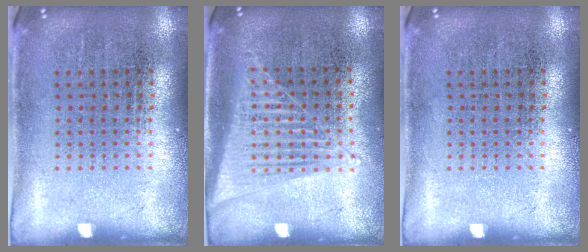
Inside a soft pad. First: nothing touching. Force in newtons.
{"total": 1.4, "press": 1.3, "slide": 0.6}
{"total": 0.0}